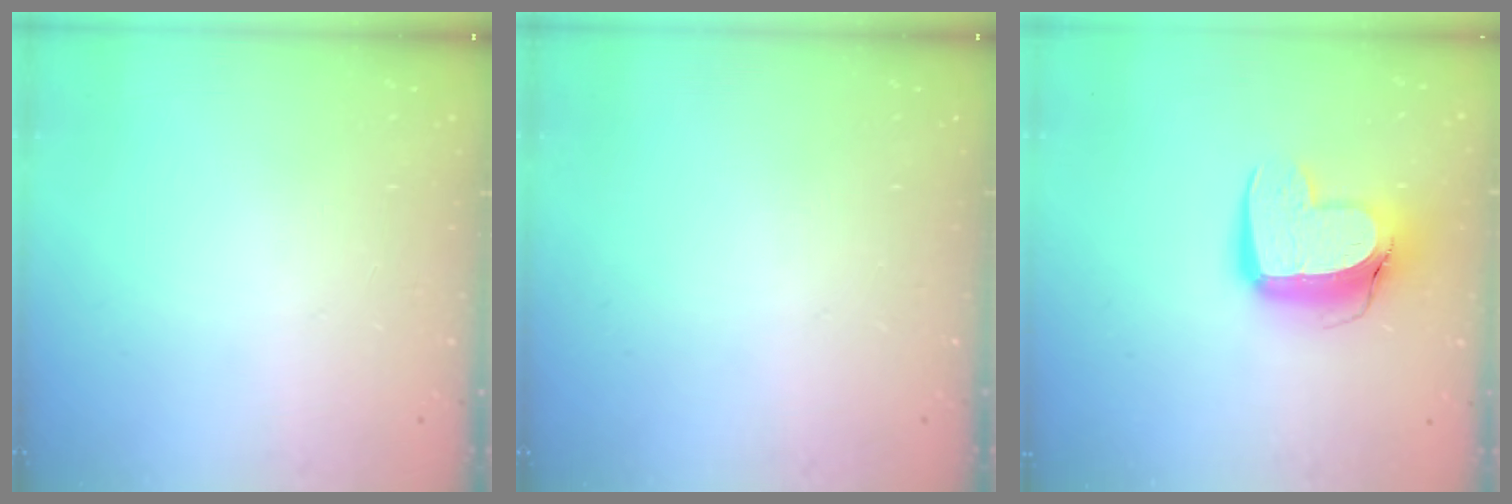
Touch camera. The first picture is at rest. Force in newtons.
{"total": 0.0}
{"total": 12.9, "press": 12.9, "slide": 1.2}